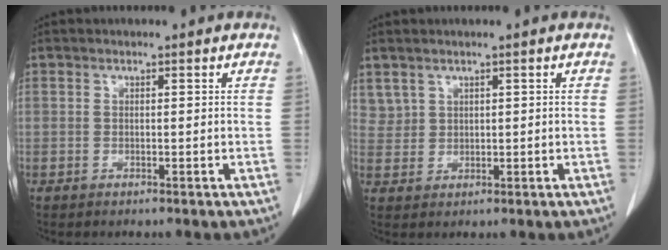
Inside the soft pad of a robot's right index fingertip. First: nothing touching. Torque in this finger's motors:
{"motor_torque": [-0.28, 0.38, -0.16, -0.02]}